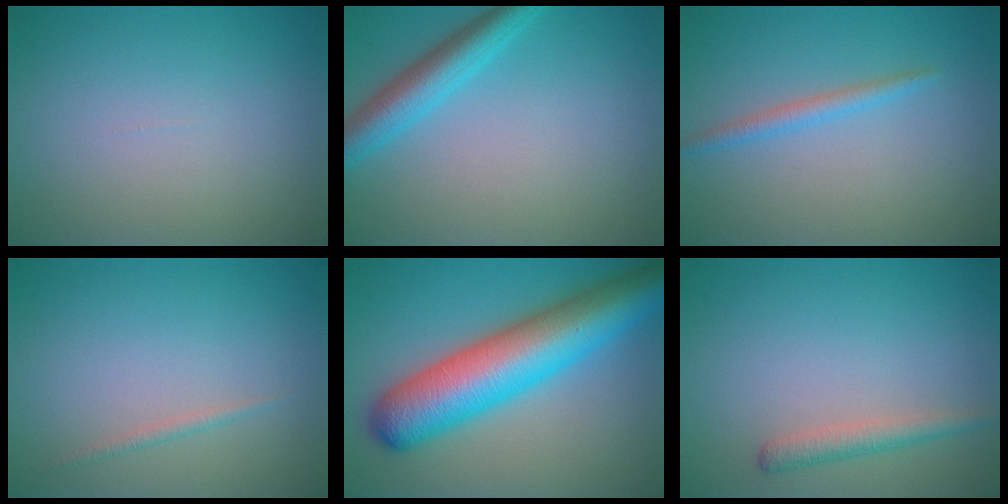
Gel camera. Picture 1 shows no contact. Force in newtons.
{"total": 4.1, "press": 4.1, "slide": 0.3}
{"total": 1.6, "press": 1.6, "slide": 0.1}
{"total": 0.7, "press": 0.7, "slide": 0.1}
{"total": 11.1, "press": 11.1, "slide": 0.3}
{"total": 1.9, "press": 1.9, "slide": 0.1}